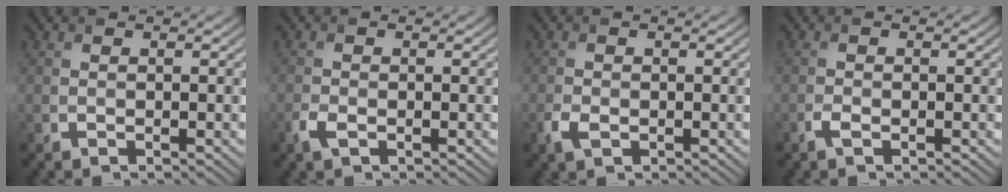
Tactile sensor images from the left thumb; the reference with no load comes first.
{"total": 2.0, "force": [-1.1, 0.9, 1.4], "torque": [-0.037, -0.004, -0.026]}
{"total": 2.1, "force": [-1.0, 1.3, 1.4], "torque": [-0.037, -0.005, -0.021]}
{"total": 1.3, "force": [-0.8, 0.4, 0.9], "torque": [-0.024, -0.001, -0.017]}